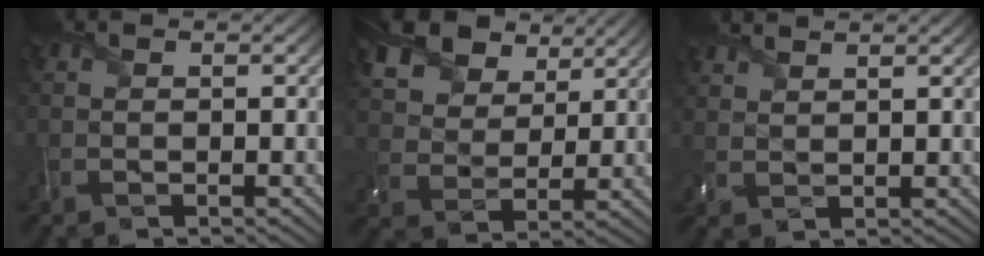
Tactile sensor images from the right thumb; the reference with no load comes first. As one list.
[{"total": 12.7, "force": [8.2, 7.4, 6.3], "torque": [-0.181, 0.008, 0.152]}, {"total": 2.7, "force": [2.4, 0.3, 1.1], "torque": [-0.027, 0.000, 0.049]}]